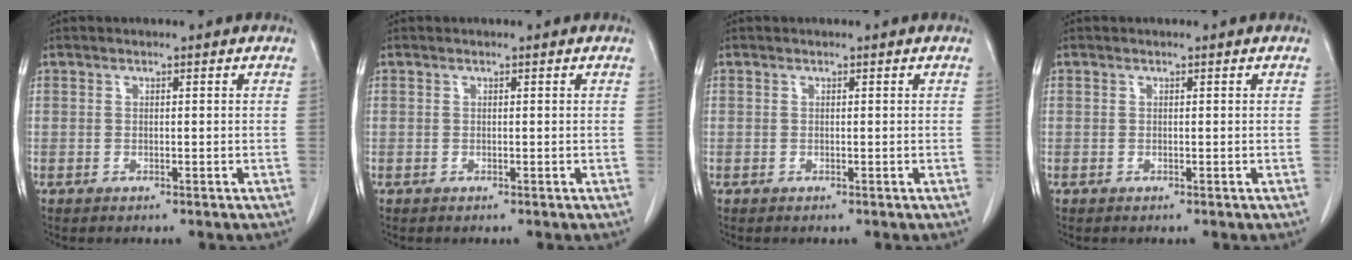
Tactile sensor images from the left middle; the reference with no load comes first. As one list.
[{"total": 0.0}, {"total": 0.0}, {"total": 0.0}]